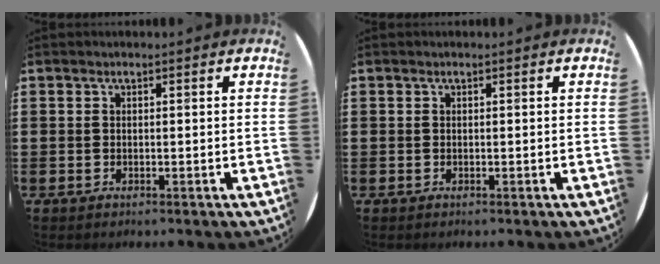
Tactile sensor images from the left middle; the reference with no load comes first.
{"total": 0.0}